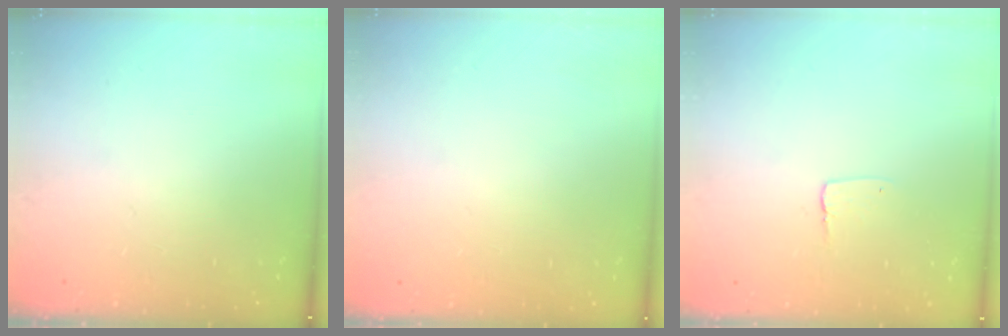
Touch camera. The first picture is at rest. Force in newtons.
{"total": 0.0}
{"total": 2.9, "press": 2.9, "slide": 0.2}